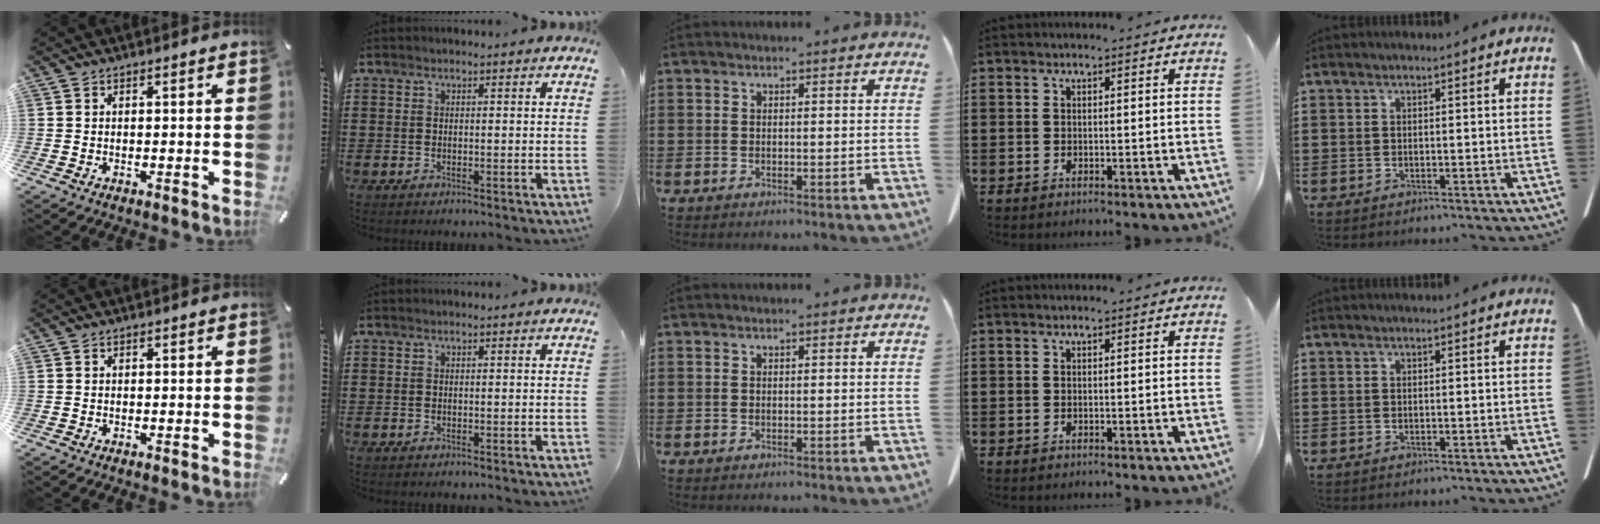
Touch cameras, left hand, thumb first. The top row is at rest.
{}